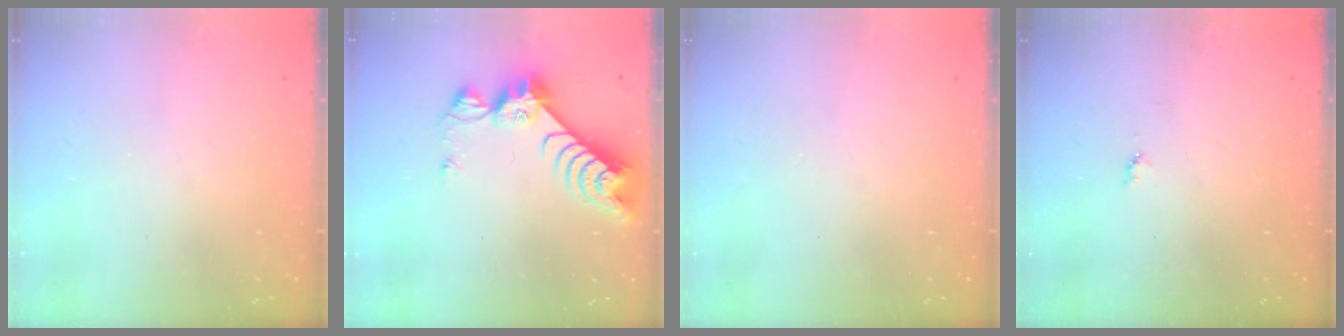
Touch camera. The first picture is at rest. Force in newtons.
{"total": 9.7, "press": 9.7, "slide": 0.8}
{"total": 0.0}
{"total": 3.9, "press": 3.9, "slide": 0.4}